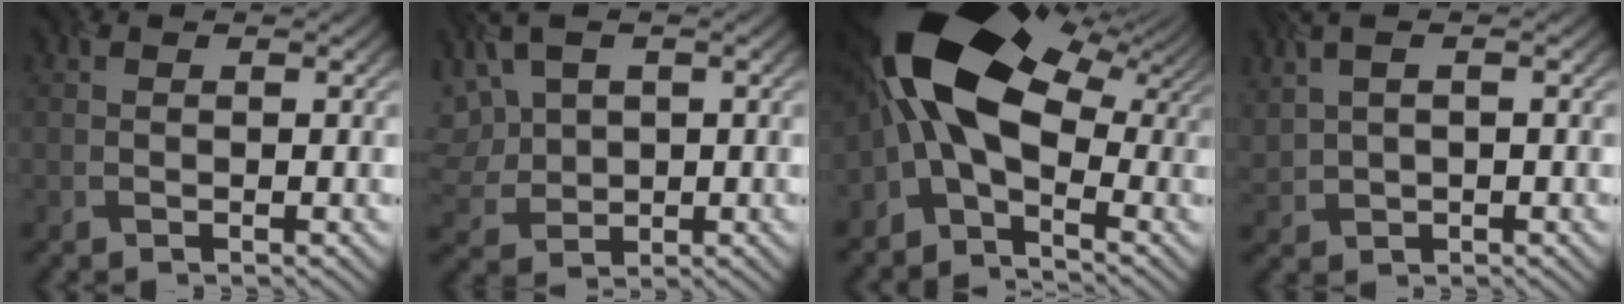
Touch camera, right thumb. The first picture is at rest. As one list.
[{"total": 6.7, "force": [1.7, 4.7, 4.5], "torque": [-0.122, -0.004, 0.030]}, {"total": 14.2, "force": [0.3, 7.3, 12.2], "torque": [-0.227, 0.006, -0.016]}, {"total": 4.2, "force": [1.6, 2.5, 3.0], "torque": [-0.089, 0.001, 0.035]}]